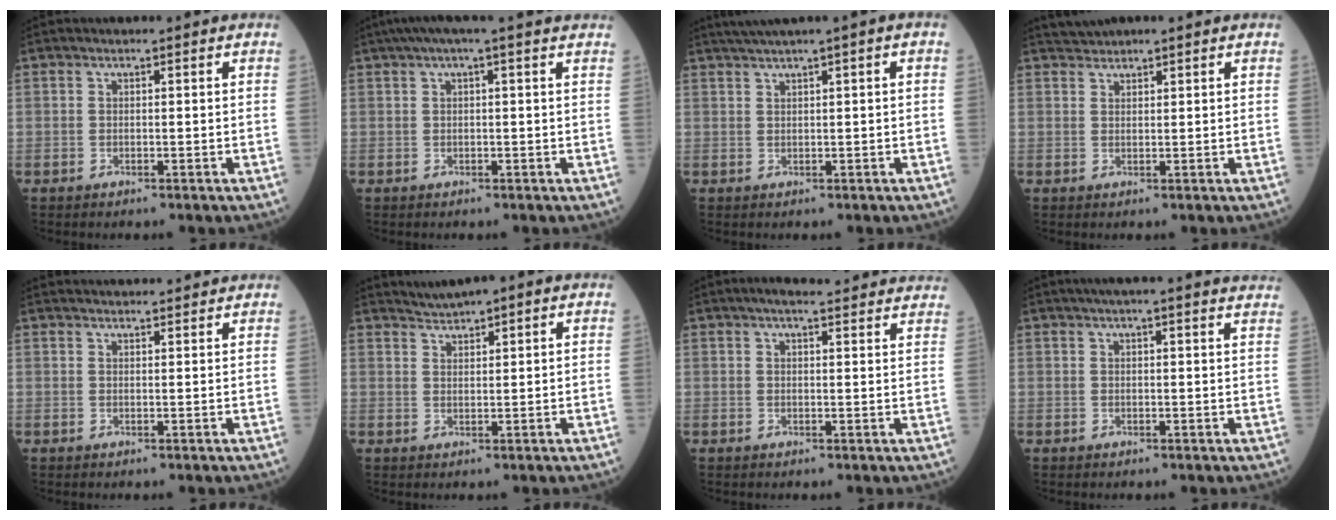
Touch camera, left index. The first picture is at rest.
{"total": 5.3, "force": [3.8, -0.2, 3.7], "torque": [-0.064, 0.042, 0.050]}
{"total": 3.3, "force": [1.8, -0.4, 2.8], "torque": [-0.056, 0.012, 0.037]}
{"total": 1.6, "force": [1.6, 0.0, 0.0], "torque": [-0.006, 0.017, 0.035]}
{"total": 8.2, "force": [7.9, 0.7, 2.0], "torque": [-0.027, 0.031, 0.099]}
{"total": 2.2, "force": [2.1, -0.2, 0.6], "torque": [-0.018, 0.014, 0.043]}
{"total": 10.8, "force": [9.6, 1.2, 4.8], "torque": [-0.056, 0.021, 0.100]}
{"total": 14.8, "force": [13.5, 0.4, 6.0], "torque": [-0.084, 0.010, 0.153]}